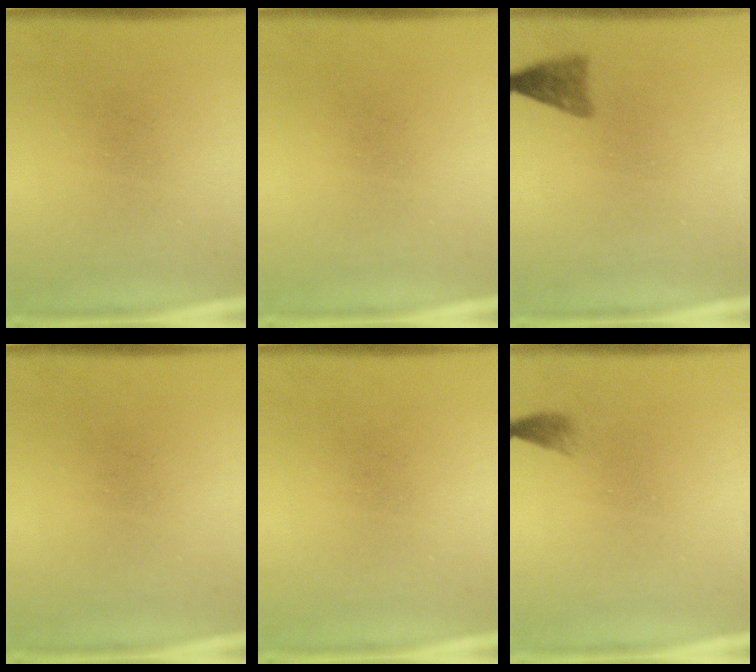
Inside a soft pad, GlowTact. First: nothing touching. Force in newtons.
{"total": 0.0}
{"total": 2.4}
{"total": 0.0}
{"total": 0.0}
{"total": 1.0}